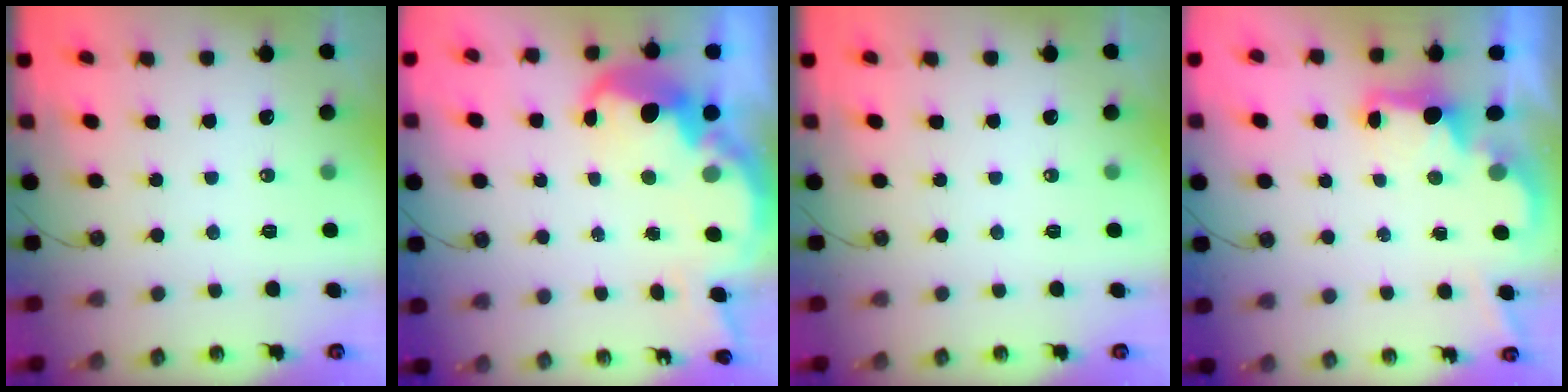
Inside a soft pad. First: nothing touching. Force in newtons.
{"total": 8.2, "press": 8.2, "slide": 0.5}
{"total": 0.0}
{"total": 2.1, "press": 1.9, "slide": 0.8}